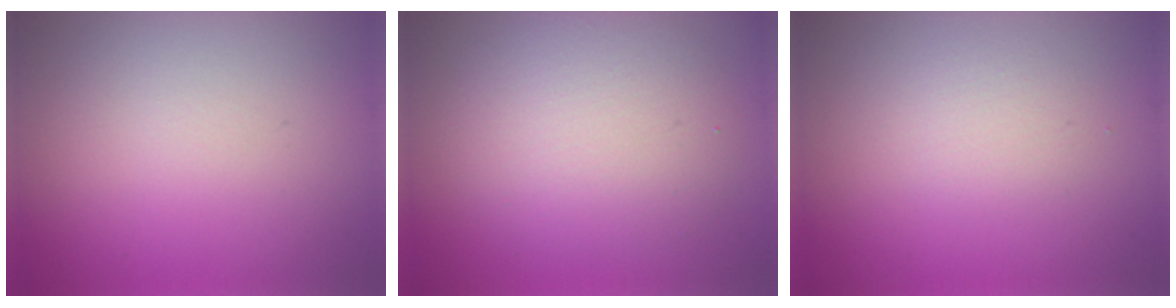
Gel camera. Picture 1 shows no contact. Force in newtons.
{"total": 5.3, "press": 5.3, "slide": 0.0}
{"total": 1.4, "press": 1.4, "slide": 0.0}